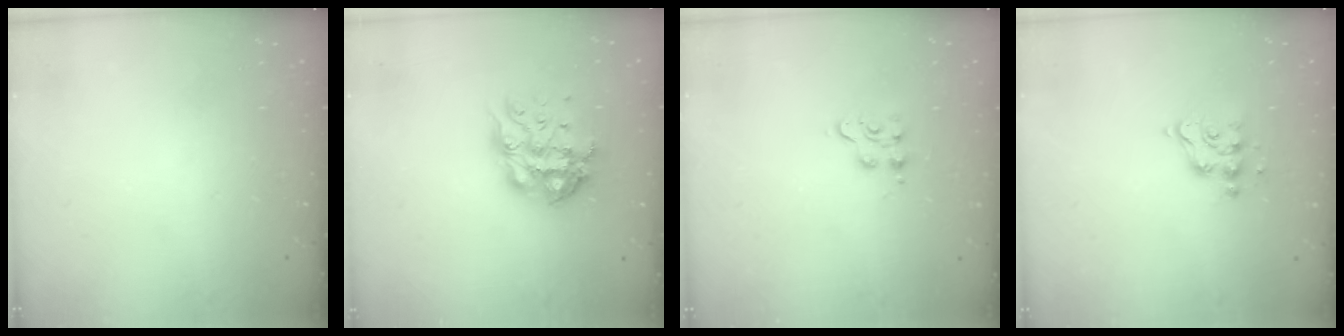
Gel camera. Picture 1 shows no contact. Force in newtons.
{"total": 11.3, "press": 11.2, "slide": 0.8}
{"total": 4.2, "press": 4.1, "slide": 0.5}
{"total": 7.3, "press": 7.3, "slide": 0.1}